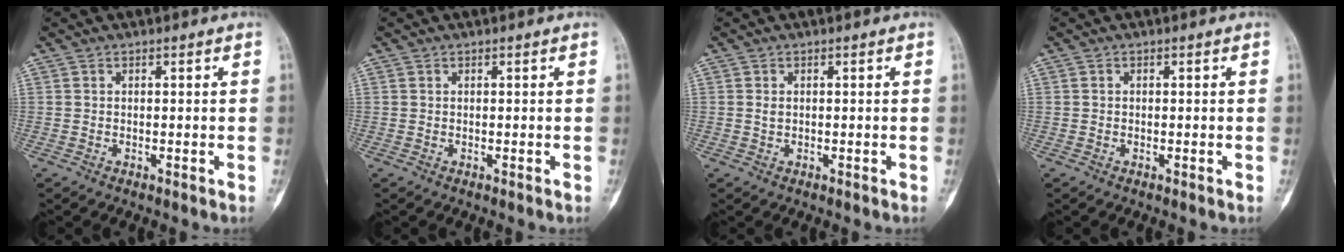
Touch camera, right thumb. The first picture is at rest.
{"total": 0.0}
{"total": 0.8, "force": [0.1, 0.7, -0.1], "torque": [0.002, 0.000, 0.002]}
{"total": 0.0}